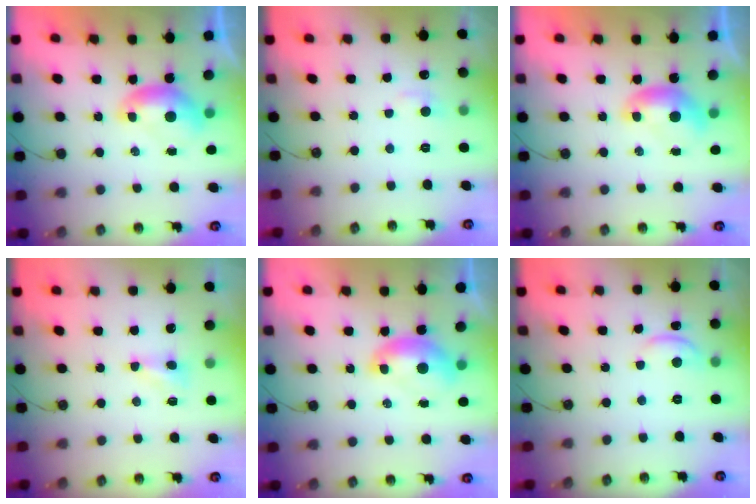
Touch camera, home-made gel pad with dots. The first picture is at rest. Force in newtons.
{"total": 1.2, "press": 0.8, "slide": 0.8}
{"total": 0.0}
{"total": 1.6, "press": 1.5, "slide": 0.5}
{"total": 2.1, "press": 2.0, "slide": 0.4}
{"total": 1.4, "press": 1.3, "slide": 0.4}